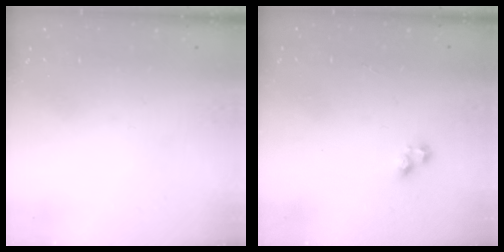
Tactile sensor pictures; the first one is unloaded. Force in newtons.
{"total": 2.4, "press": 2.3, "slide": 0.6}